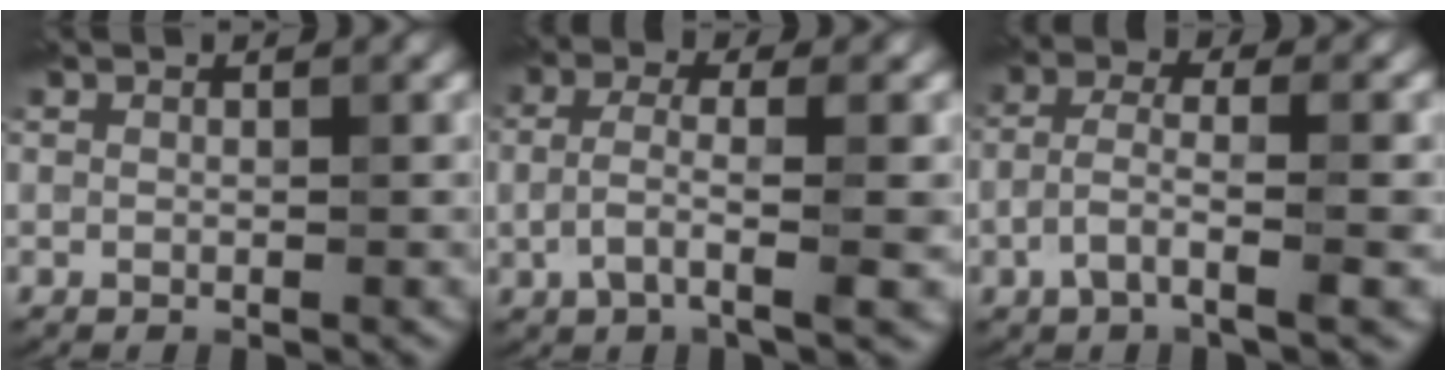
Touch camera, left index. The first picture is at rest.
{"total": 4.6, "force": [-0.8, 1.3, 4.3], "torque": [-0.097, 0.005, -0.020]}
{"total": 4.4, "force": [-1.5, 1.3, 4.0], "torque": [-0.088, 0.007, -0.036]}